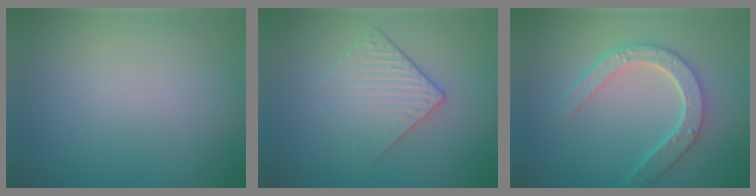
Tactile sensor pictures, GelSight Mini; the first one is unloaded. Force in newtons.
{"total": 3.0, "press": 2.6, "slide": 1.4}
{"total": 4.6, "press": 3.7, "slide": 2.8}